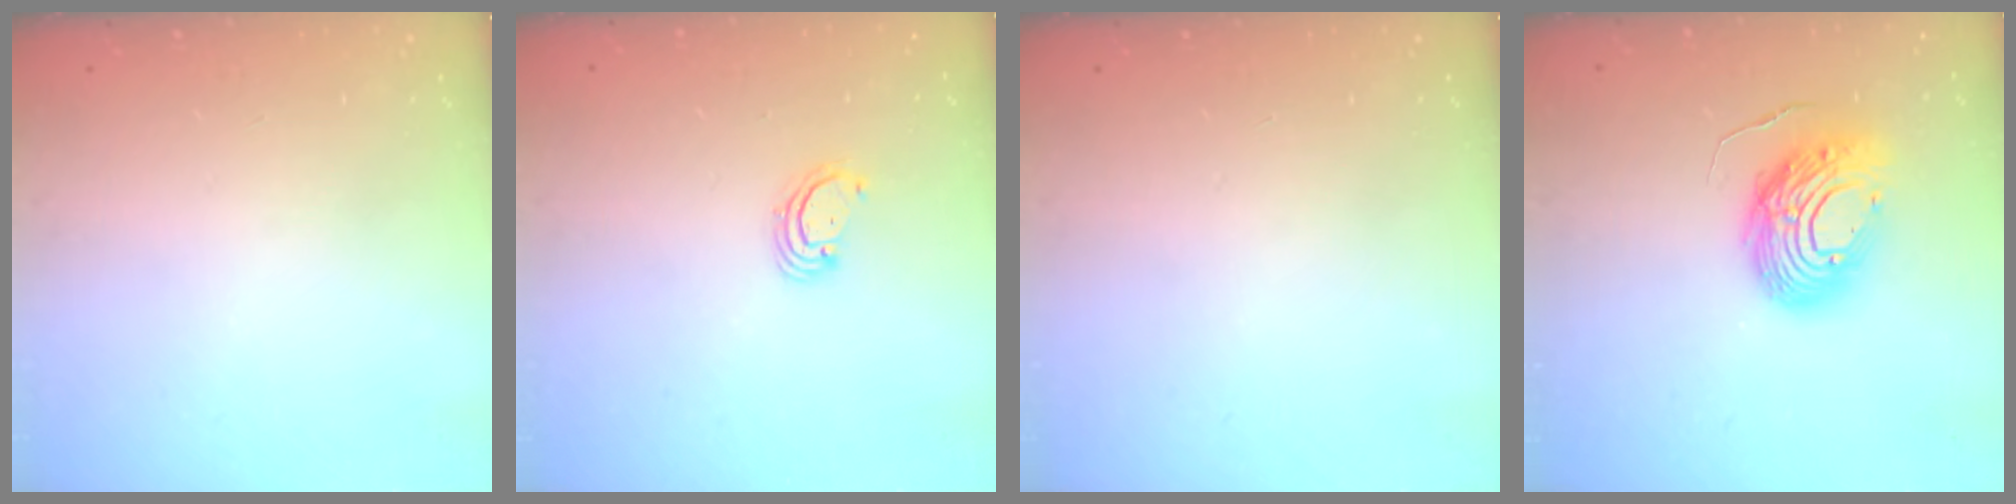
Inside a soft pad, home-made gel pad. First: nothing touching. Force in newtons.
{"total": 2.8, "press": 2.8, "slide": 0.2}
{"total": 0.0}
{"total": 12.5, "press": 12.4, "slide": 0.9}